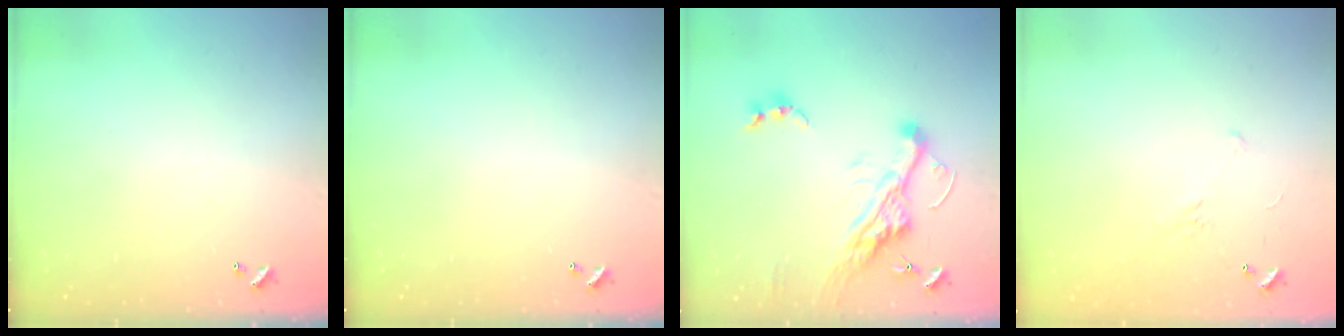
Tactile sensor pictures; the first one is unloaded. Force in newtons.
{"total": 0.0}
{"total": 12.9, "press": 12.8, "slide": 1.9}
{"total": 2.8, "press": 2.6, "slide": 1.1}